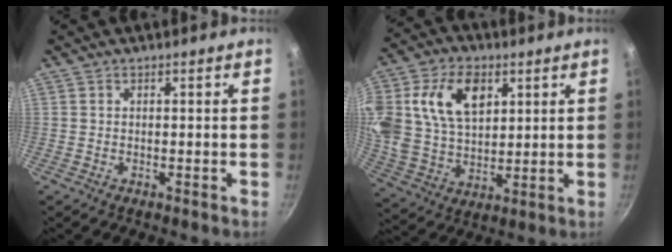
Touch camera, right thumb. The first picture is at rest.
{"total": 18.4, "force": [6.1, 12.2, 12.3], "torque": [-0.228, -0.002, 0.116]}